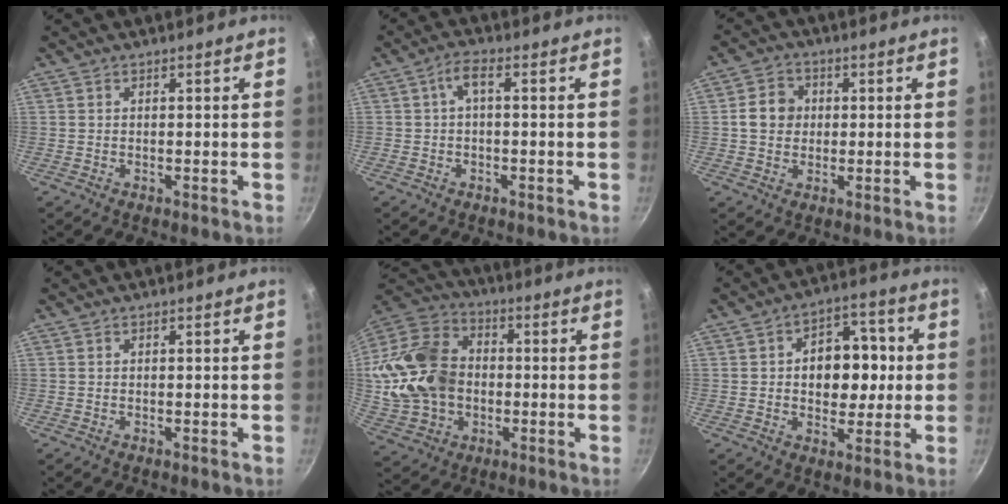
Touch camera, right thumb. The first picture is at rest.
{"total": 3.3, "force": [-0.2, 1.4, 2.9], "torque": [-0.066, 0.016, -0.005]}
{"total": 6.1, "force": [0.5, 5.3, 2.9], "torque": [-0.026, 0.008, -0.003]}
{"total": 0.0}
{"total": 19.9, "force": [-0.6, 15.3, 12.7], "torque": [-0.236, 0.033, -0.007]}
{"total": 12.4, "force": [0.7, 8.9, 8.6], "torque": [-0.073, 0.016, 0.003]}